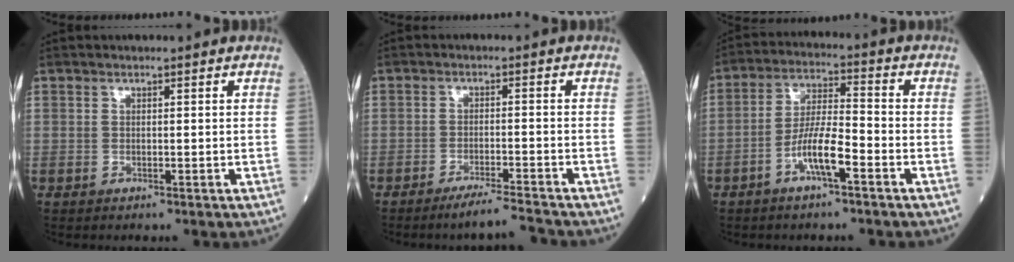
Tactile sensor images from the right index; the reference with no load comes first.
{"total": 5.0, "force": [-4.5, -1.1, 1.7], "torque": [-0.029, -0.016, -0.080]}
{"total": 7.4, "force": [-3.5, 1.1, 6.4], "torque": [-0.128, 0.008, -0.068]}